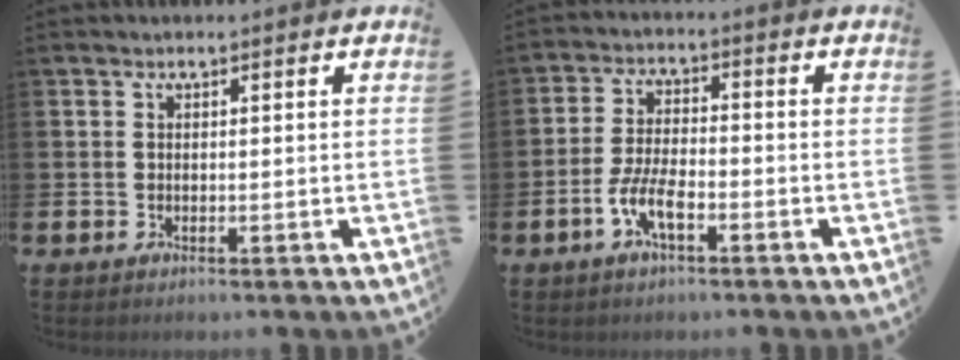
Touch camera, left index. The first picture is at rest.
{"total": 4.9, "force": [-2.2, 1.7, 4.0], "torque": [-0.087, 0.002, -0.045]}